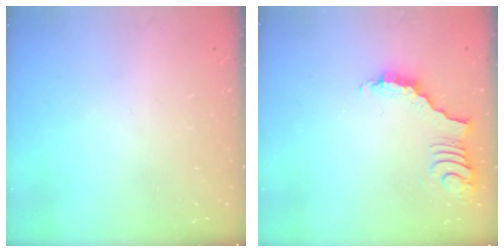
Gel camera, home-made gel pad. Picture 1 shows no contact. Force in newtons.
{"total": 4.0, "press": 3.9, "slide": 0.7}